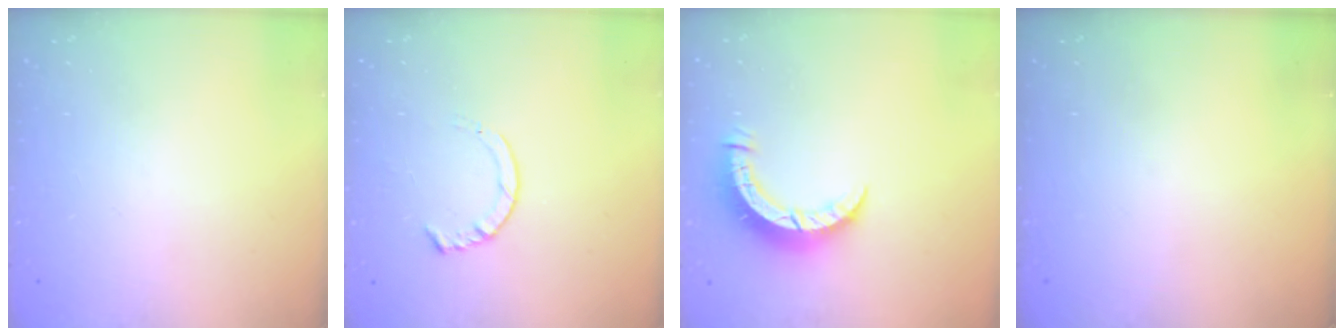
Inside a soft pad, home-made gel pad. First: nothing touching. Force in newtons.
{"total": 4.6, "press": 4.6, "slide": 0.5}
{"total": 6.3, "press": 6.3, "slide": 0.6}
{"total": 0.0}